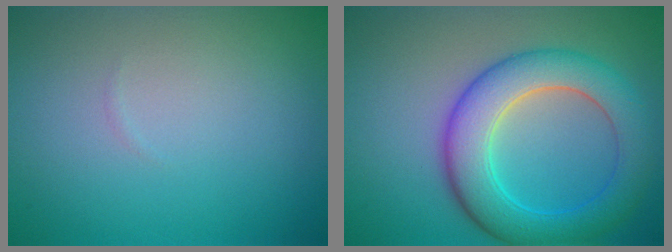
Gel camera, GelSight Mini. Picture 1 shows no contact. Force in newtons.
{"total": 7.3, "press": 7.3, "slide": 0.2}